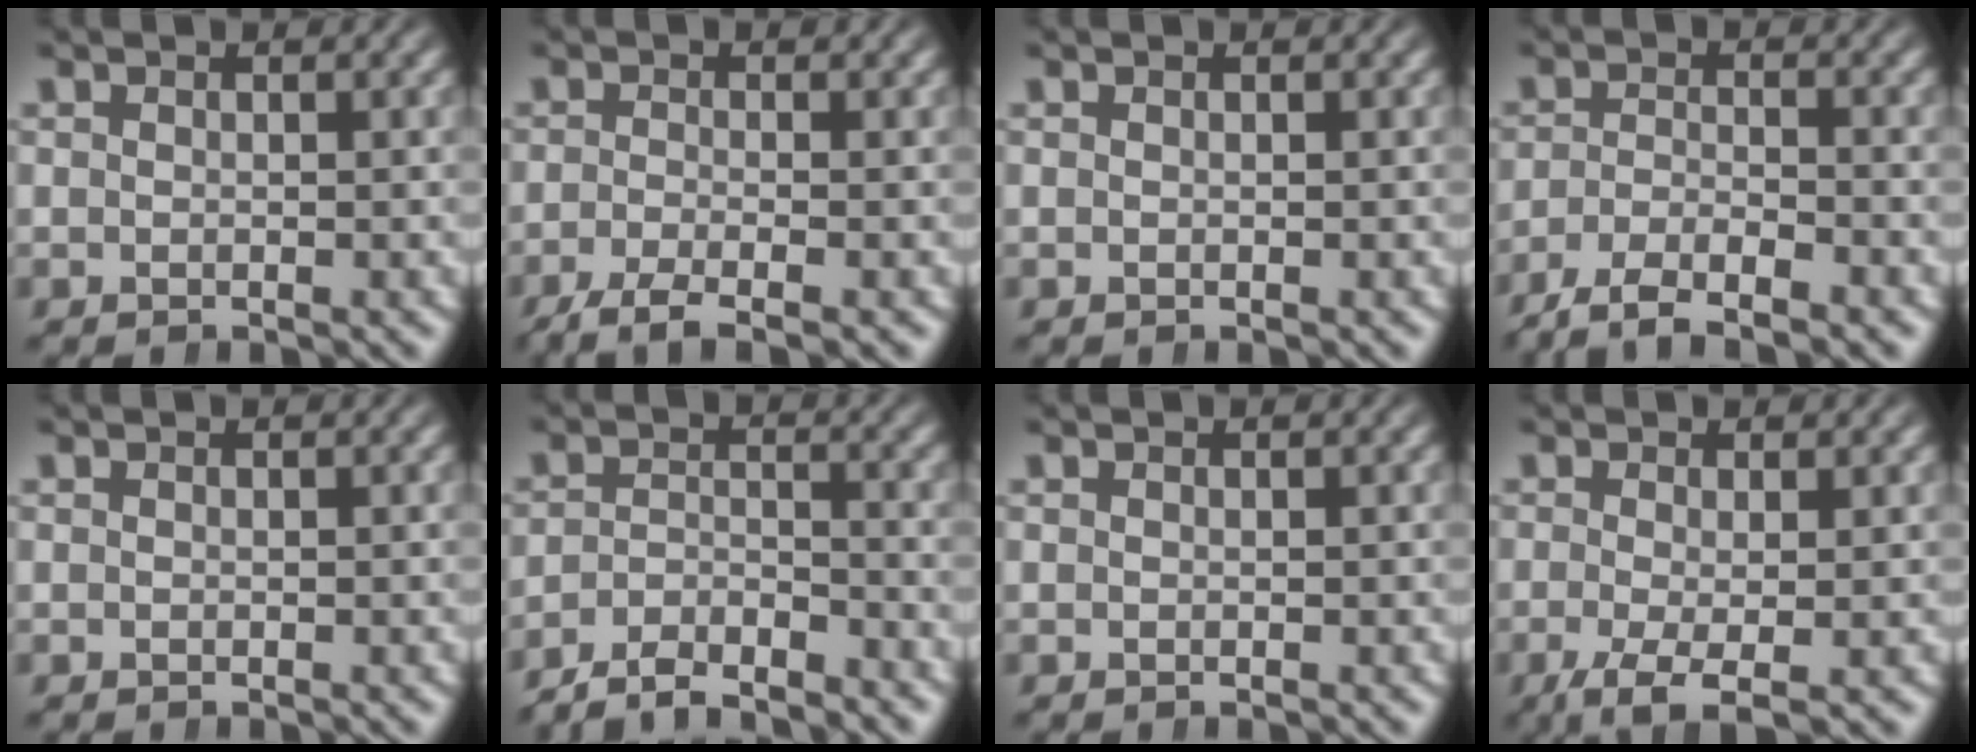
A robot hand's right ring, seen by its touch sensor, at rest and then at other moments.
{"total": 4.8, "force": [-3.5, 1.5, 2.8], "torque": [-0.051, -0.017, -0.051]}
{"total": 0.0}
{"total": 6.0, "force": [-4.7, 2.0, 3.1], "torque": [-0.044, -0.018, -0.069]}
{"total": 0.0}
{"total": 5.3, "force": [-4.7, 1.7, 1.7], "torque": [-0.022, -0.013, -0.079]}
{"total": 0.0}
{"total": 4.5, "force": [-2.8, 1.7, 3.0], "torque": [-0.072, -0.038, -0.029]}